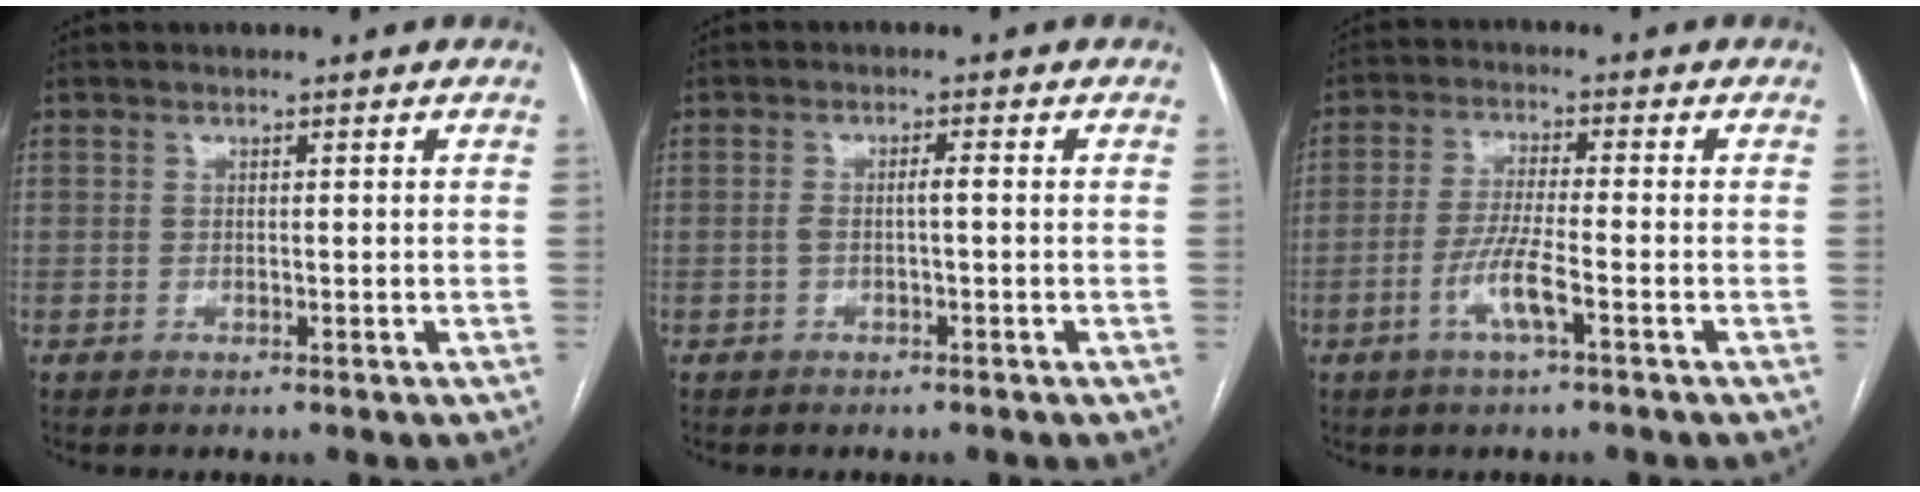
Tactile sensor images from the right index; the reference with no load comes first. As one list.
[{"total": 2.0, "force": [-0.5, 0.3, 1.9], "torque": [-0.040, 0.009, -0.007]}, {"total": 6.0, "force": [-2.6, 0.2, 5.3], "torque": [-0.109, -0.002, -0.052]}]